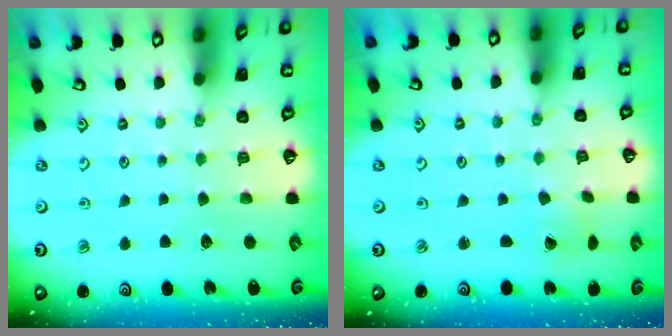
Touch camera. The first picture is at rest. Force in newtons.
{"total": 0.8, "press": 0.8, "slide": 0.1}